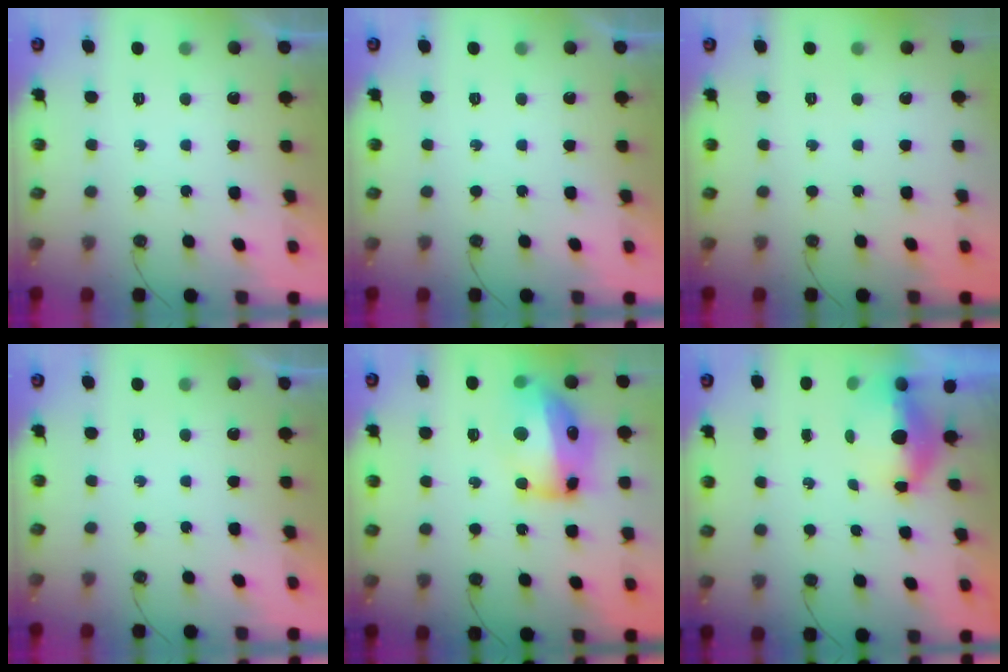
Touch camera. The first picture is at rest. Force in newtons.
{"total": 0.0}
{"total": 0.0}
{"total": 0.0}
{"total": 16.5, "press": 16.4, "slide": 1.6}
{"total": 14.6, "press": 6.9, "slide": 12.8}